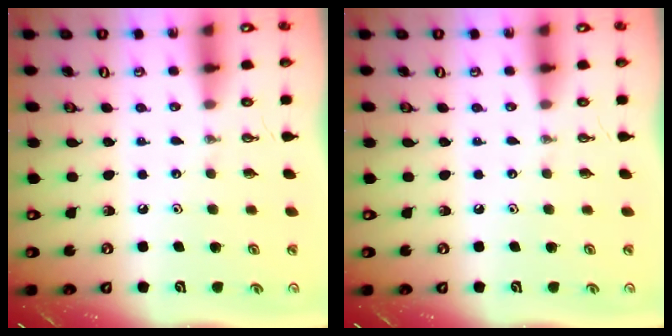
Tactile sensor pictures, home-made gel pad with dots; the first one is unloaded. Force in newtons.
{"total": 0.0}